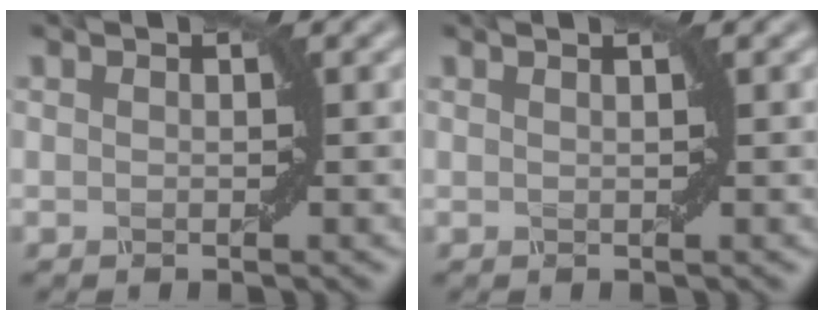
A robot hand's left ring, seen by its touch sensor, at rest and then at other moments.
{"total": 1.3, "force": [0.7, 0.6, 0.9], "torque": [0.002, -0.007, -0.007]}